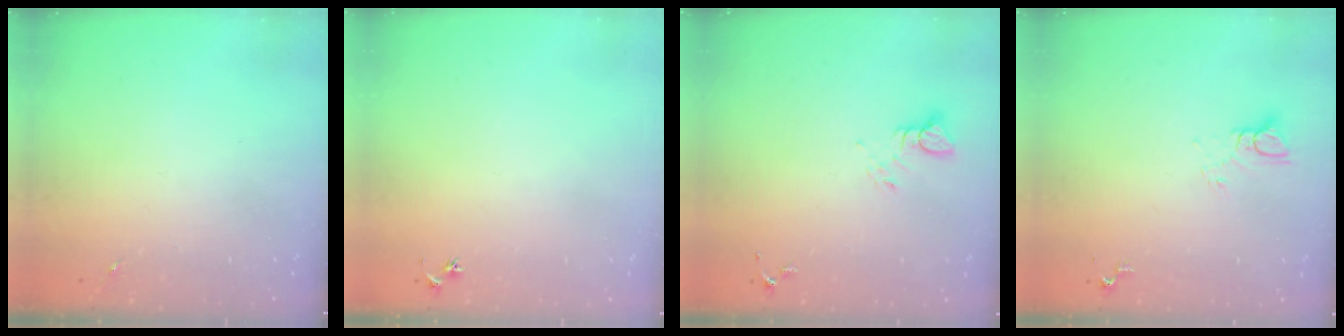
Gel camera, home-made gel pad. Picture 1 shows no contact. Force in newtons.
{"total": 2.5, "press": 2.5, "slide": 0.3}
{"total": 3.8, "press": 3.7, "slide": 0.4}
{"total": 4.4, "press": 4.4, "slide": 0.3}